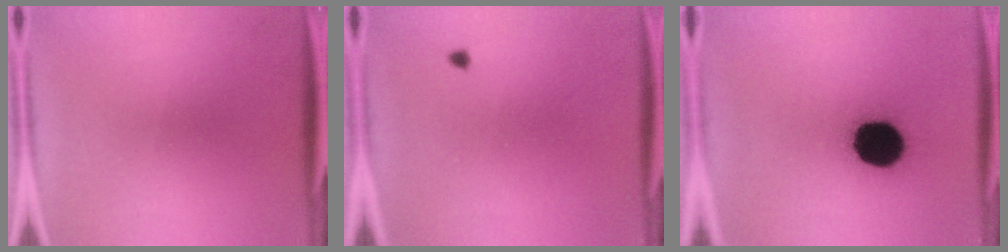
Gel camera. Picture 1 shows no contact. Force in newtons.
{"total": 0.6}
{"total": 18.6}